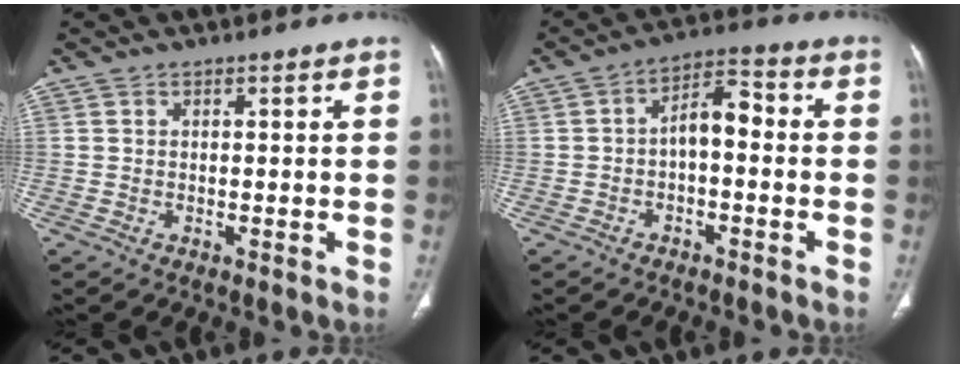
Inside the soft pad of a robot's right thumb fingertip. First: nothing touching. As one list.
[{"total": 6.6, "force": [-1.0, 3.5, 5.5], "torque": [-0.080, 0.036, -0.026]}]